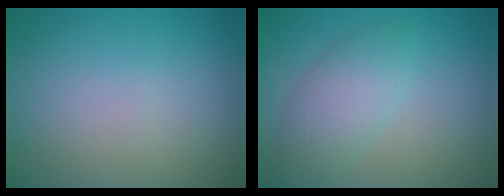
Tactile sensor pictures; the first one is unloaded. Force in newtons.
{"total": 3.6, "press": 3.6, "slide": 0.1}